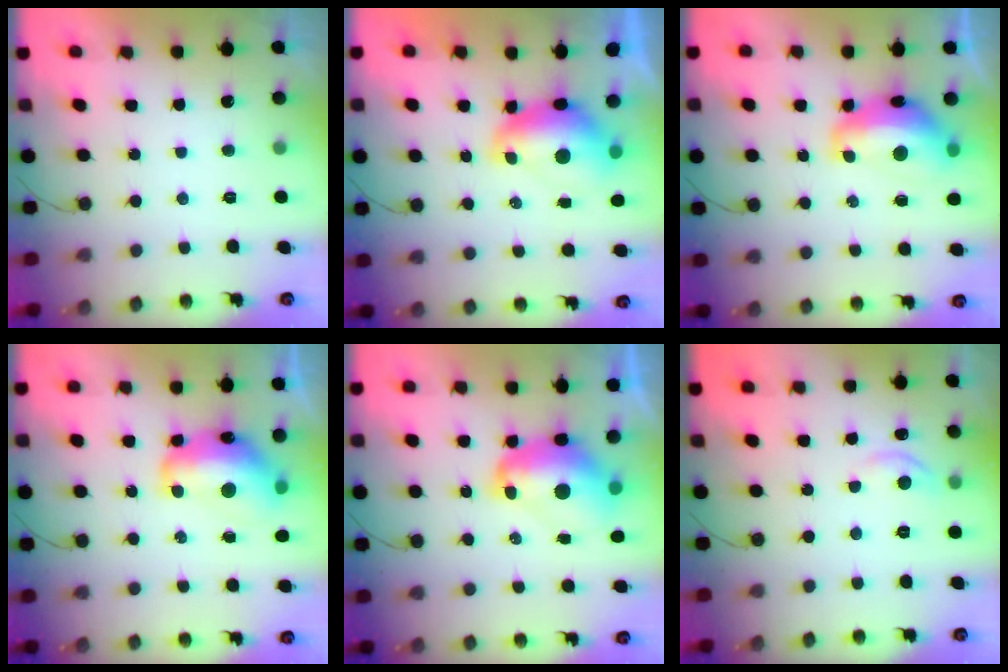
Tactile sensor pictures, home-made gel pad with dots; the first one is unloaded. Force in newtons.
{"total": 9.8, "press": 9.8, "slide": 1.1}
{"total": 13.7, "press": 13.7, "slide": 1.0}
{"total": 14.2, "press": 14.1, "slide": 1.4}
{"total": 11.8, "press": 11.7, "slide": 1.1}
{"total": 4.6, "press": 4.6, "slide": 0.7}